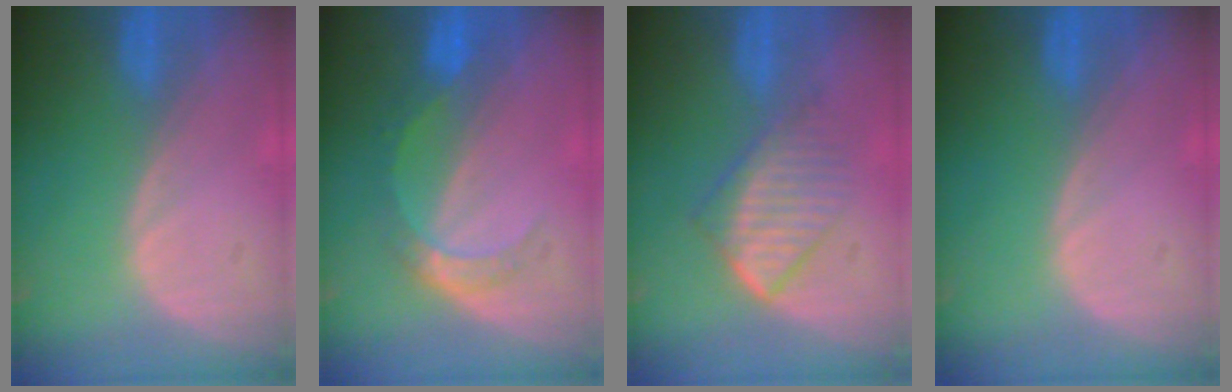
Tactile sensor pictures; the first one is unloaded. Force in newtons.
{"total": 5.2, "press": 4.7, "slide": 2.3}
{"total": 6.9, "press": 6.0, "slide": 3.5}
{"total": 0.0}